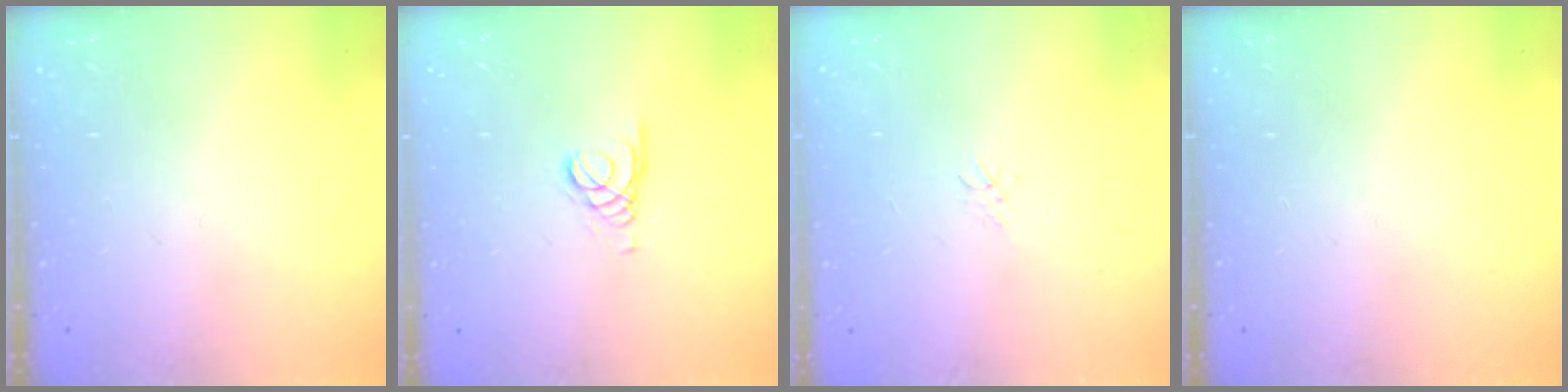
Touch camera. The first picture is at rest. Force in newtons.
{"total": 1.3, "press": 1.3, "slide": 0.1}
{"total": 1.2, "press": 1.1, "slide": 0.3}
{"total": 0.0}